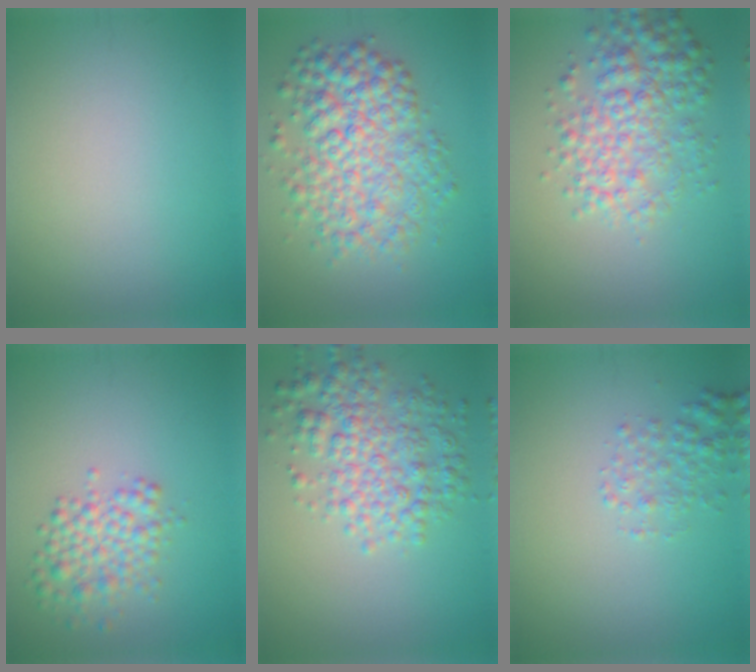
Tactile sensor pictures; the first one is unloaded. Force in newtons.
{"total": 7.4, "press": 7.4, "slide": 0.1}
{"total": 5.5, "press": 5.5, "slide": 0.1}
{"total": 3.7, "press": 3.7, "slide": 0.2}
{"total": 5.5, "press": 5.5, "slide": 0.1}
{"total": 2.0, "press": 2.0, "slide": 0.1}